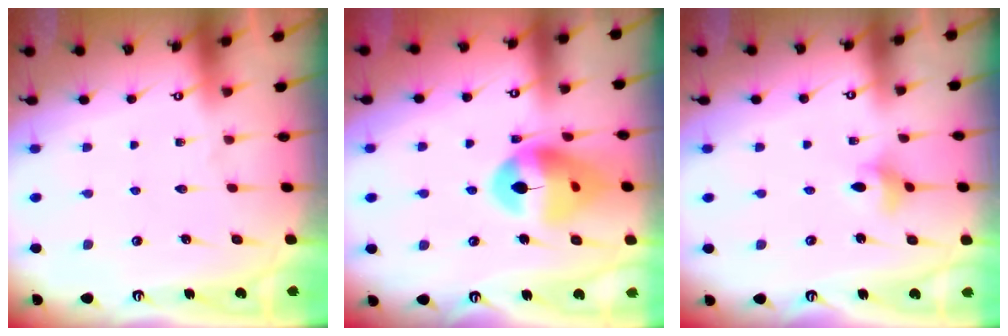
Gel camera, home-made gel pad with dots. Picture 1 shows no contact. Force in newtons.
{"total": 14.9, "press": 14.8, "slide": 1.9}
{"total": 3.5, "press": 3.4, "slide": 0.4}